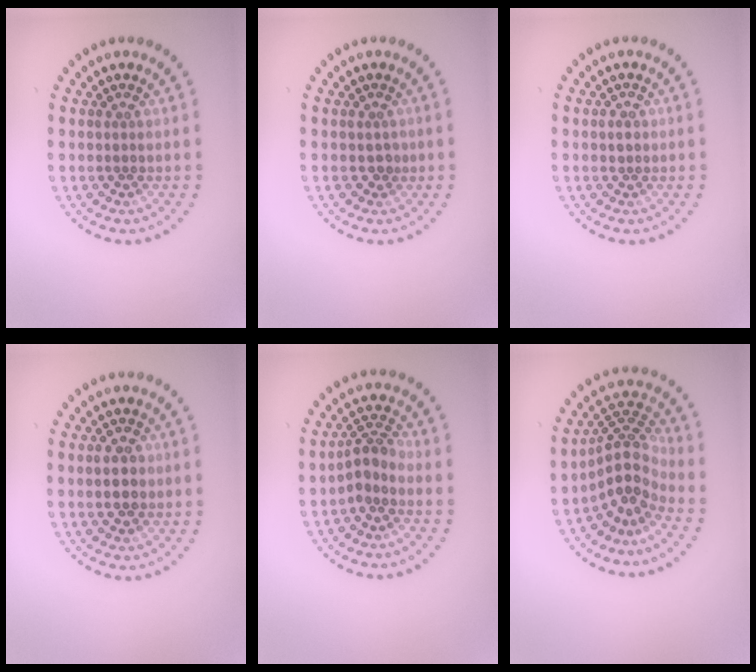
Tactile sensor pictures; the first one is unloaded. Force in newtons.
{"total": 0.9, "press": 0.8, "slide": 0.5}
{"total": 0.5, "press": 0.5, "slide": 0.1}
{"total": 3.0, "press": 3.0, "slide": 0.2}
{"total": 2.5, "press": 1.9, "slide": 1.5}
{"total": 4.0, "press": 2.8, "slide": 2.9}